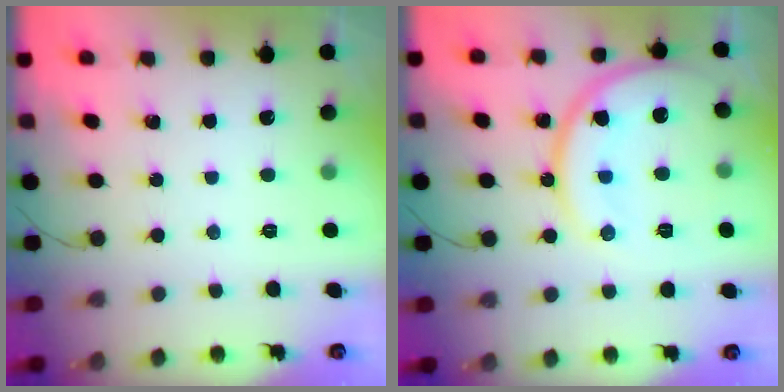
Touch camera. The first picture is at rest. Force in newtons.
{"total": 14.0, "press": 14.0, "slide": 0.7}